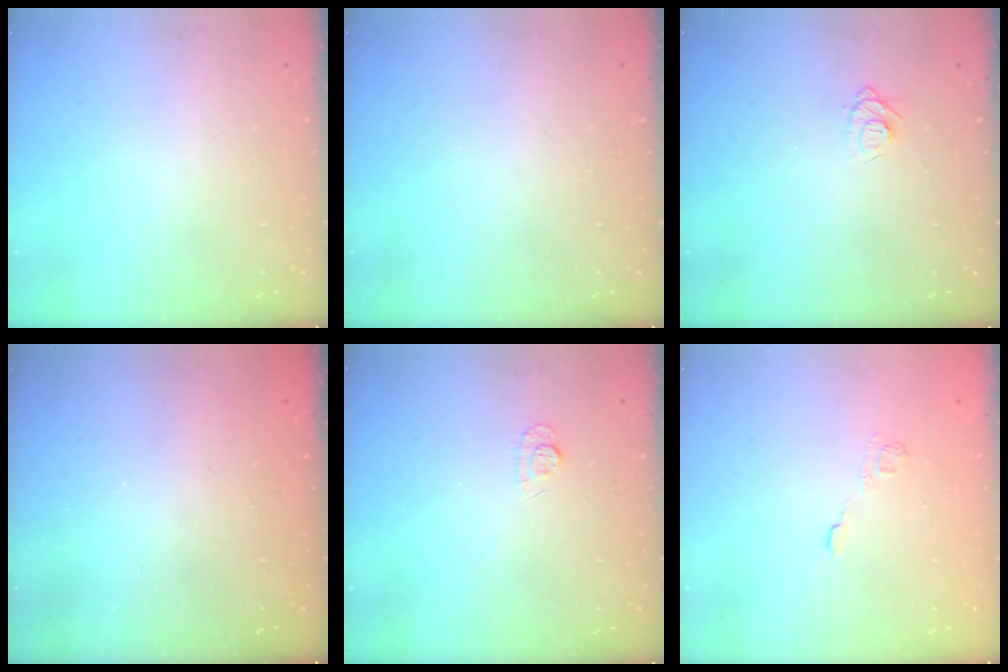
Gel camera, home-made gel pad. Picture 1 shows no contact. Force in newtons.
{"total": 0.0}
{"total": 6.8, "press": 6.8, "slide": 0.7}
{"total": 2.6, "press": 2.4, "slide": 0.8}
{"total": 5.4, "press": 5.4, "slide": 0.6}
{"total": 5.0, "press": 4.9, "slide": 1.3}